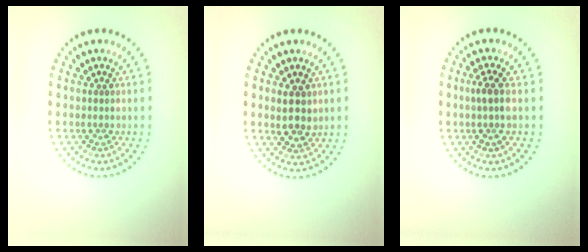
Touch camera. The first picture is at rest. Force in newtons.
{"total": 2.3, "press": 2.2, "slide": 0.9}
{"total": 1.9, "press": 1.6, "slide": 1.0}